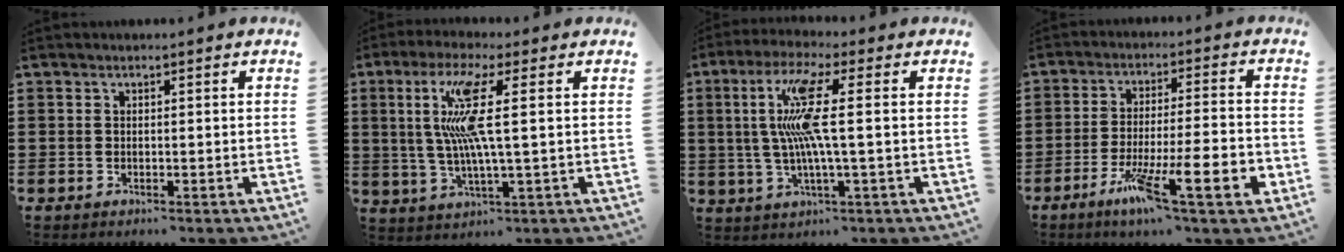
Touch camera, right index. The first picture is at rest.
{"total": 9.9, "force": [1.9, 0.7, 9.7], "torque": [-0.214, -0.012, 0.019]}
{"total": 10.0, "force": [1.0, 0.6, 9.9], "torque": [-0.220, -0.015, 0.002]}
{"total": 12.6, "force": [-5.7, 1.4, 11.2], "torque": [-0.205, 0.000, -0.095]}